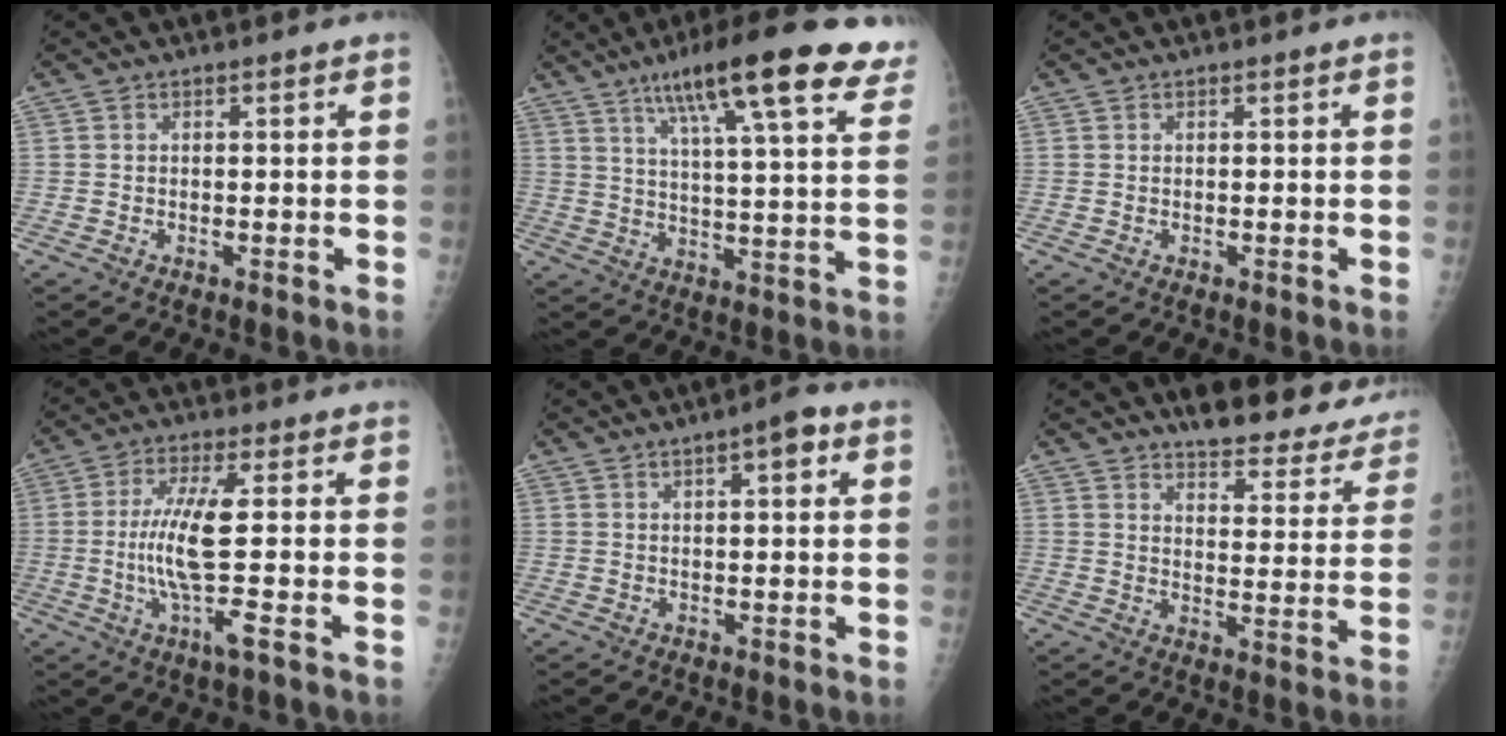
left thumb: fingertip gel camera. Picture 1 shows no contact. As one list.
[{"total": 22.7, "force": [14.4, 4.2, 17.1], "torque": [-0.233, -0.028, 0.200]}, {"total": 0.0}, {"total": 9.9, "force": [-1.1, 0.3, 9.8], "torque": [-0.214, -0.006, -0.028]}, {"total": 4.4, "force": [1.8, 1.3, 3.8], "torque": [-0.046, 0.004, 0.024]}, {"total": 17.9, "force": [15.1, 5.9, 7.6], "torque": [-0.057, -0.074, 0.177]}]